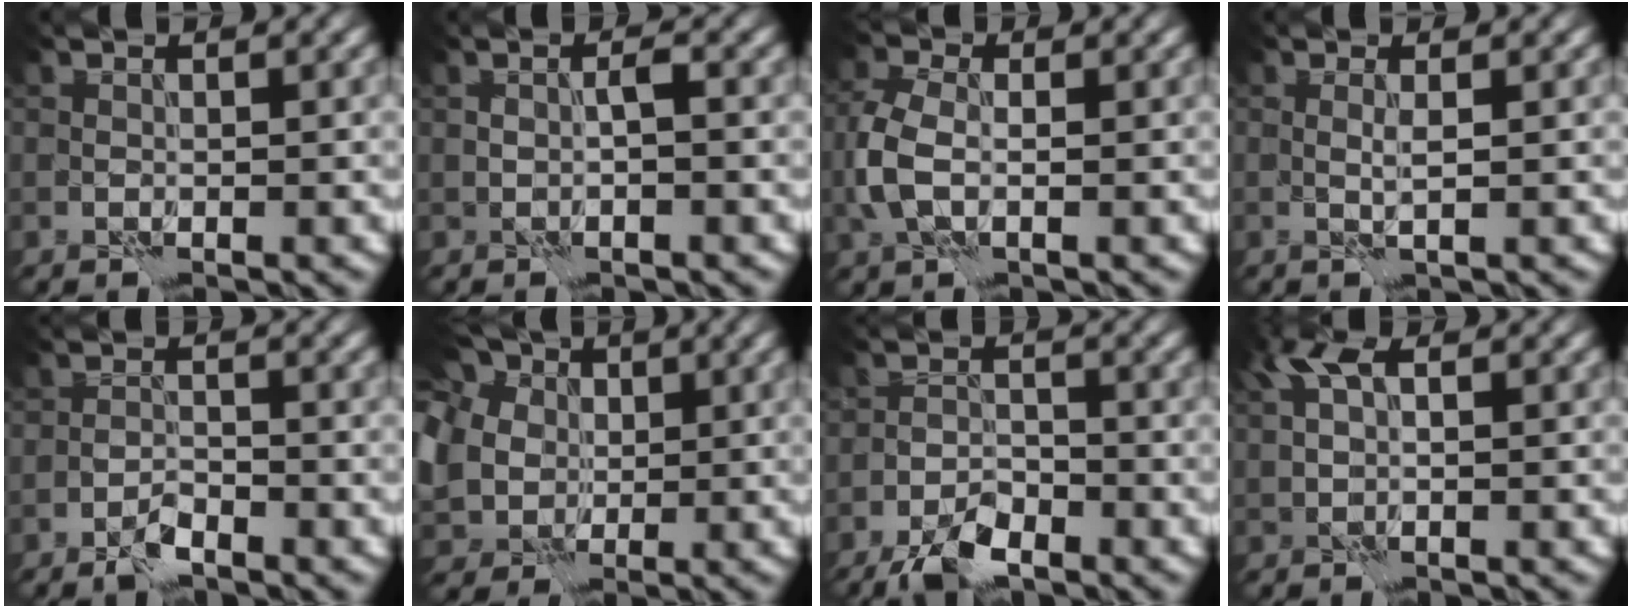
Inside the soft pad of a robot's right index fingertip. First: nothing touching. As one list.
[{"total": 1.0, "force": [-0.3, 0.0, 0.9], "torque": [-0.019, 0.007, -0.005]}, {"total": 3.6, "force": [-0.6, 2.2, 2.8], "torque": [-0.078, 0.004, -0.021]}, {"total": 1.0, "force": [0.3, 0.1, 1.0], "torque": [-0.021, 0.002, 0.002]}, {"total": 2.0, "force": [-1.6, 0.6, 1.0], "torque": [-0.020, 0.003, -0.035]}, {"total": 10.7, "force": [2.4, 8.9, 5.6], "torque": [-0.135, 0.012, 0.017]}, {"total": 4.4, "force": [-3.4, 1.7, 2.3], "torque": [-0.039, 0.000, -0.067]}, {"total": 2.6, "force": [1.1, 1.0, 2.1], "torque": [-0.048, 0.010, 0.019]}]